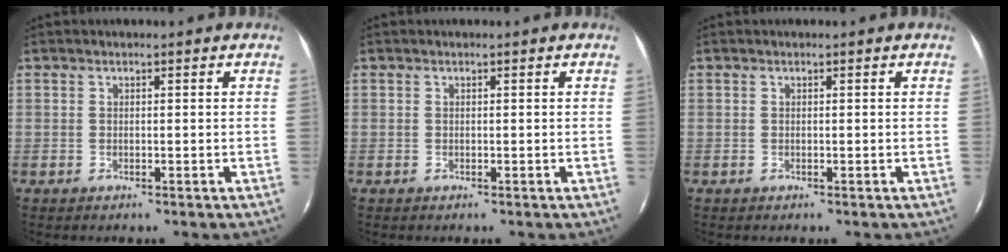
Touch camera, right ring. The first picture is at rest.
{"total": 0.0}
{"total": 0.0}